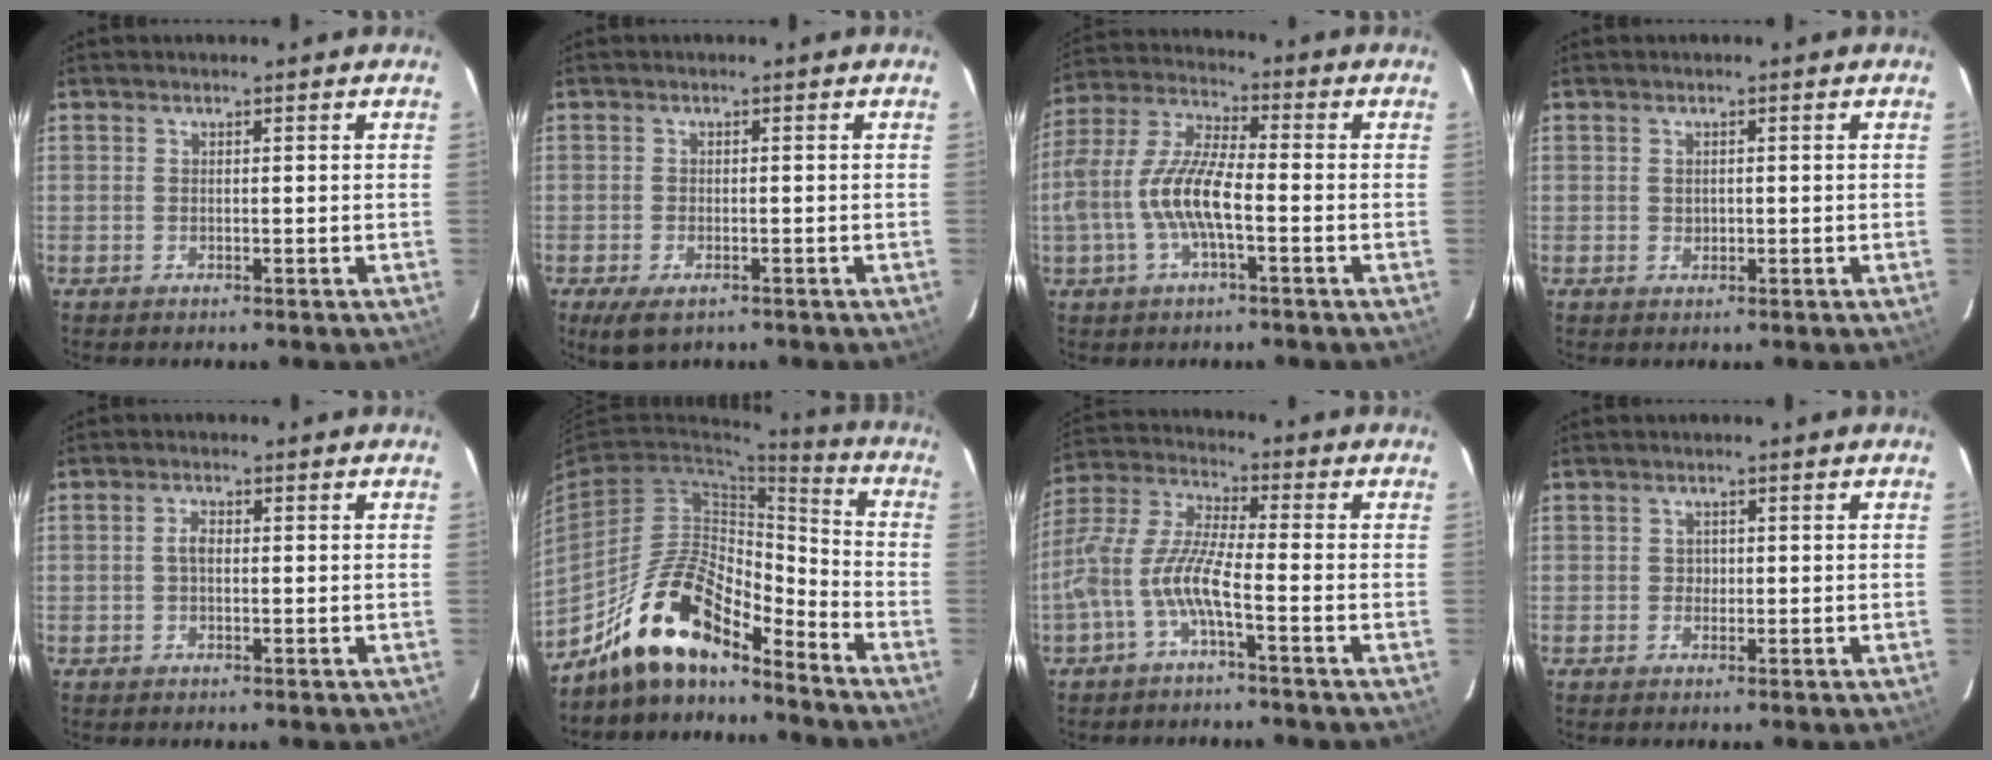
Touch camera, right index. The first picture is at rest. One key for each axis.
{"total": 4.6, "fx": -2.9, "fy": 2.2, "fz": 2.8, "tx": -0.063, "ty": -0.018, "tz": -0.048}
{"total": 12.5, "fx": -3.1, "fy": 3.9, "fz": 11.5, "tx": -0.246, "ty": 0.003, "tz": -0.060}
{"total": 1.1, "fx": 0.0, "fy": 1.0, "fz": 0.4, "tx": -0.003, "ty": 0.001, "tz": 0.002}
{"total": 1.9, "fx": -0.1, "fy": 1.1, "fz": 1.5, "tx": -0.031, "ty": 0.008, "tz": -0.002}
{"total": 16.1, "fx": -12.7, "fy": 4.8, "fz": 8.6, "tx": -0.165, "ty": 0.011, "tz": -0.236}
{"total": 10.1, "fx": -4.1, "fy": 1.7, "fz": 9.0, "tx": -0.205, "ty": 0.006, "tz": -0.084}
{"total": 1.3, "fx": -0.2, "fy": 1.3, "fz": 0.1, "tx": 0.003, "ty": 0.003, "tz": -0.001}